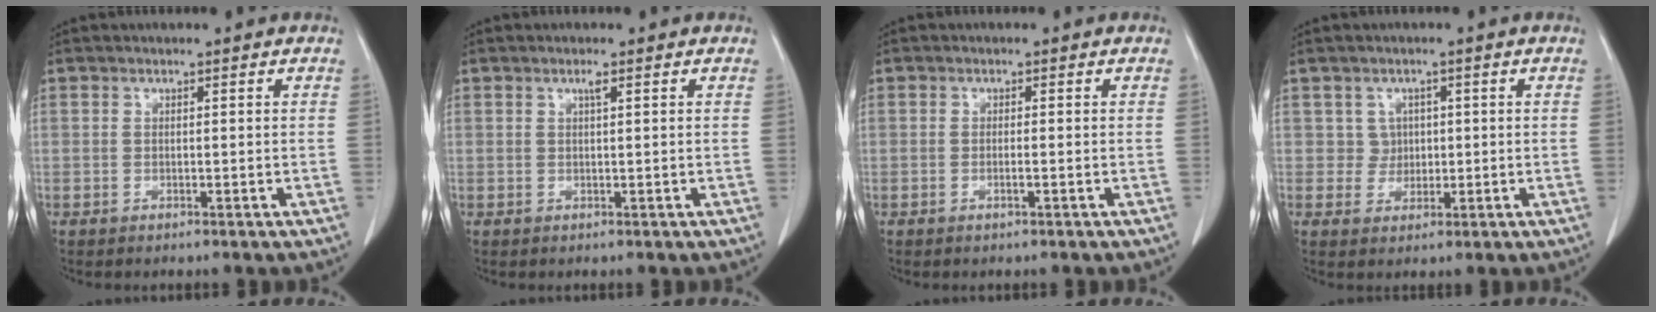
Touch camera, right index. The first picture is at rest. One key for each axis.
{"total": 0.9, "fx": 0.5, "fy": -0.1, "fz": 0.8, "tx": -0.016, "ty": 0.000, "tz": 0.009}
{"total": 1.0, "fx": -0.4, "fy": 0.0, "fz": 0.9, "tx": -0.020, "ty": -0.001, "tz": -0.005}
{"total": 2.7, "fx": 0.5, "fy": 2.7, "fz": 0.1, "tx": 0.008, "ty": 0.003, "tz": 0.007}